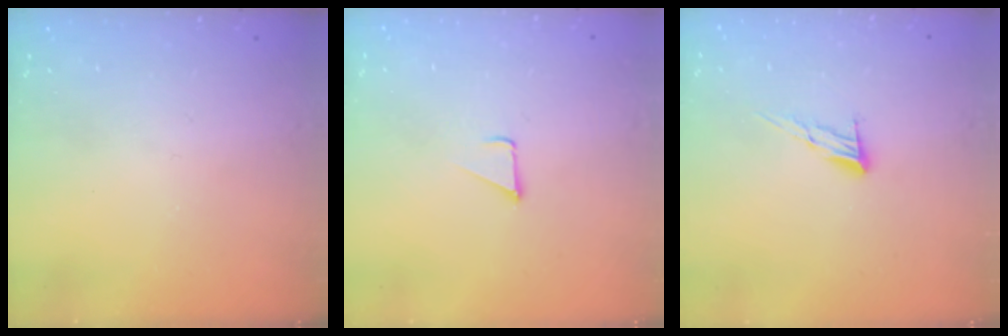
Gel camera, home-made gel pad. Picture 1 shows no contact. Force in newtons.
{"total": 2.3, "press": 2.3, "slide": 0.2}
{"total": 7.2, "press": 7.2, "slide": 0.4}